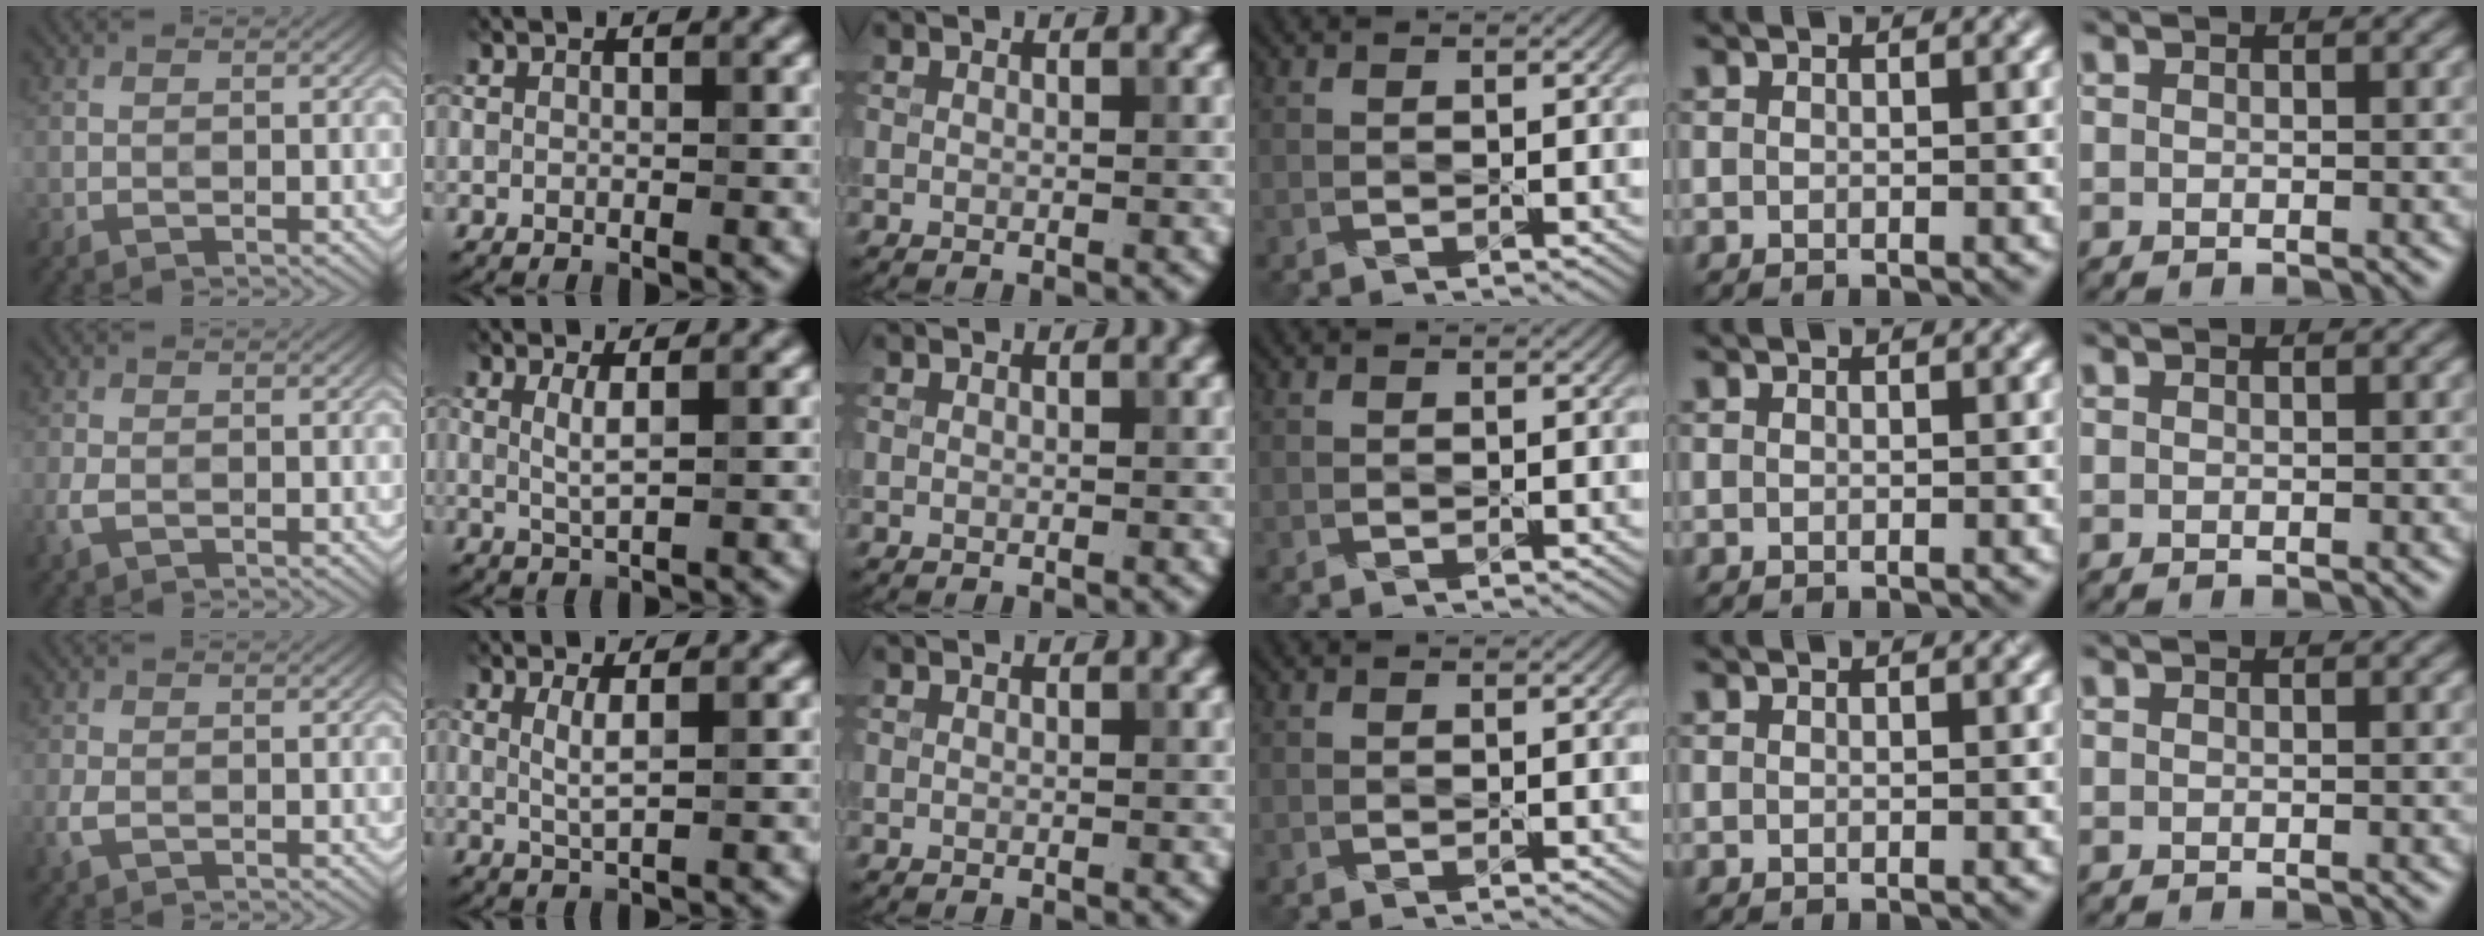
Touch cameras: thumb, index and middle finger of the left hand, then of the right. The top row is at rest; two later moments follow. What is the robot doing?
{"motion": "dispense", "object": "pipette"}